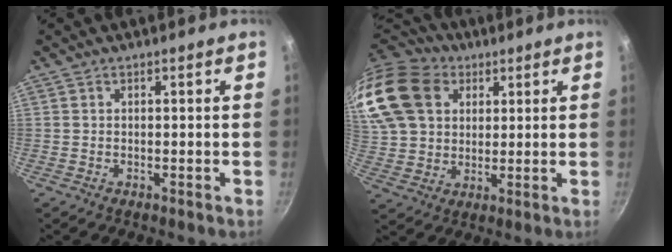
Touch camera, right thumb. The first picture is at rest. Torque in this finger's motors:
{"motor_torque": [1.02, 3.70, 1.34, 0.01, 0.27]}